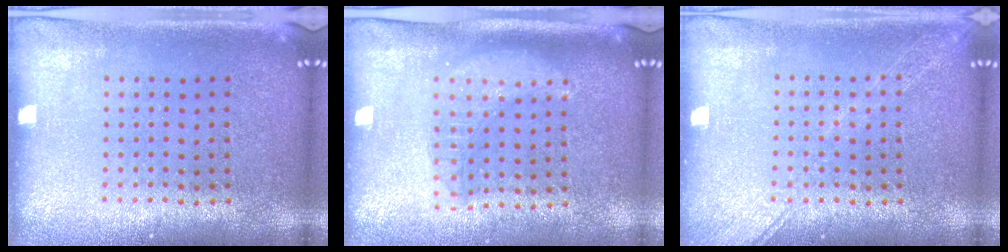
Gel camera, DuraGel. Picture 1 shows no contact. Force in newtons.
{"total": 1.6, "press": 1.4, "slide": 0.7}
{"total": 2.4, "press": 2.3, "slide": 0.4}